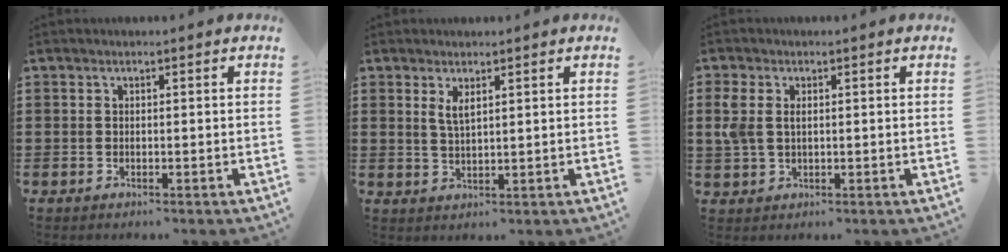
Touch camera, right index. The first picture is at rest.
{"total": 2.5, "force": [1.4, 0.8, 2.0], "torque": [-0.042, 0.003, 0.024]}
{"total": 3.1, "force": [0.8, 2.0, 2.2], "torque": [-0.057, 0.006, 0.012]}